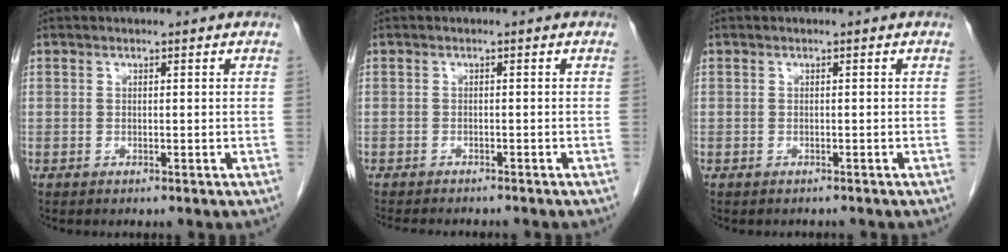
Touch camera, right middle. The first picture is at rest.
{"total": 6.7, "force": [-6.0, 1.5, 2.7], "torque": [-0.035, -0.004, -0.083]}
{"total": 0.8, "force": [-0.8, 0.3, 0.0], "torque": [-0.010, -0.002, -0.011]}